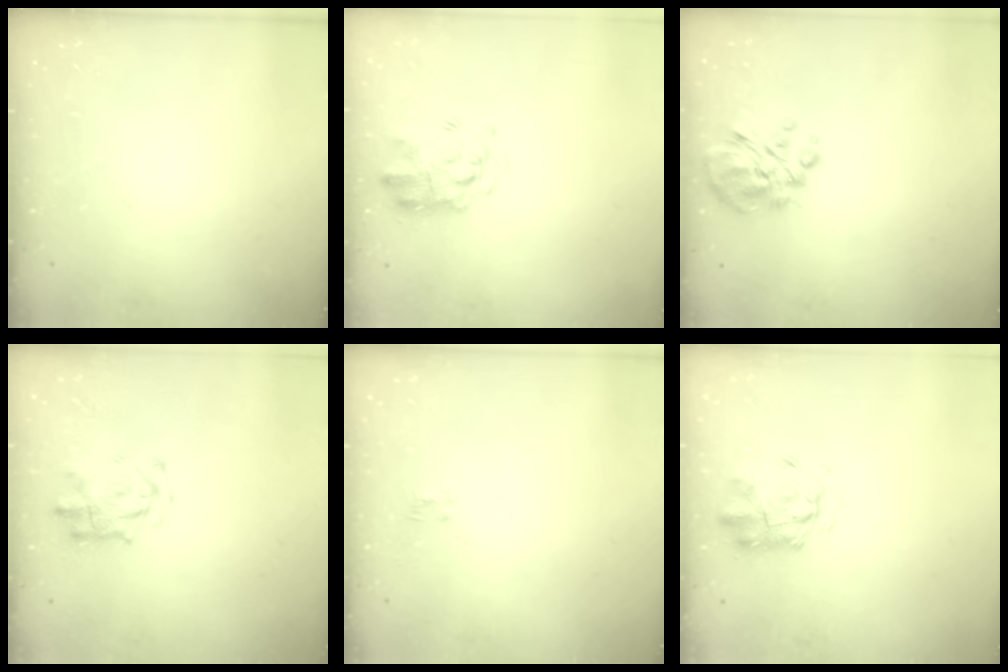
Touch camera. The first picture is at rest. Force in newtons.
{"total": 3.2, "press": 3.0, "slide": 1.0}
{"total": 10.1, "press": 9.6, "slide": 3.2}
{"total": 4.5, "press": 4.4, "slide": 0.9}
{"total": 0.5, "press": 0.3, "slide": 0.4}
{"total": 2.9, "press": 2.9, "slide": 0.7}